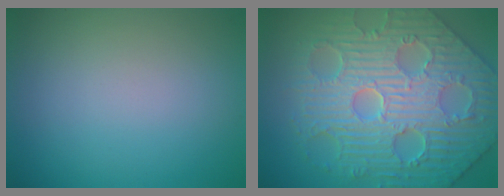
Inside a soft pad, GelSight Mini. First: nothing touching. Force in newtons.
{"total": 9.3, "press": 7.4, "slide": 5.6}